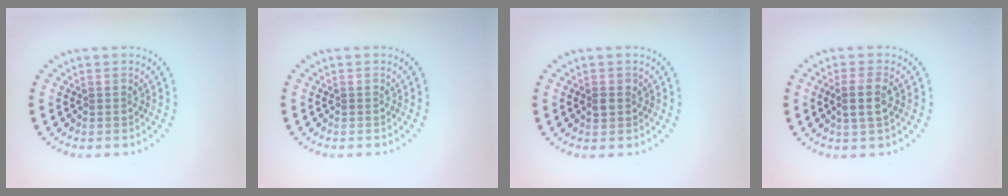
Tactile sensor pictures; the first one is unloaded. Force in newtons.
{"total": 0.0}
{"total": 1.1, "press": 1.0, "slide": 0.4}
{"total": 2.5, "press": 2.2, "slide": 1.0}